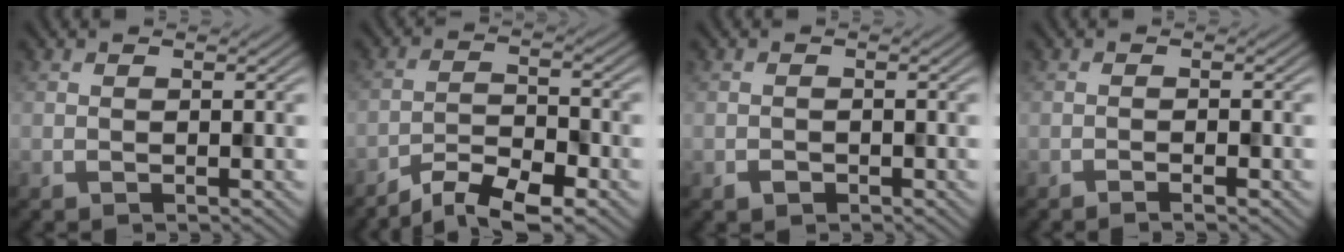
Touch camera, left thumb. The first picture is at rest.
{"total": 6.7, "force": [-5.2, 2.0, 3.8], "torque": [-0.071, 0.000, -0.100]}
{"total": 0.9, "force": [-0.5, 0.7, 0.3], "torque": [-0.006, -0.002, -0.012]}
{"total": 0.9, "force": [-0.6, 0.0, 0.7], "torque": [-0.012, 0.003, -0.013]}